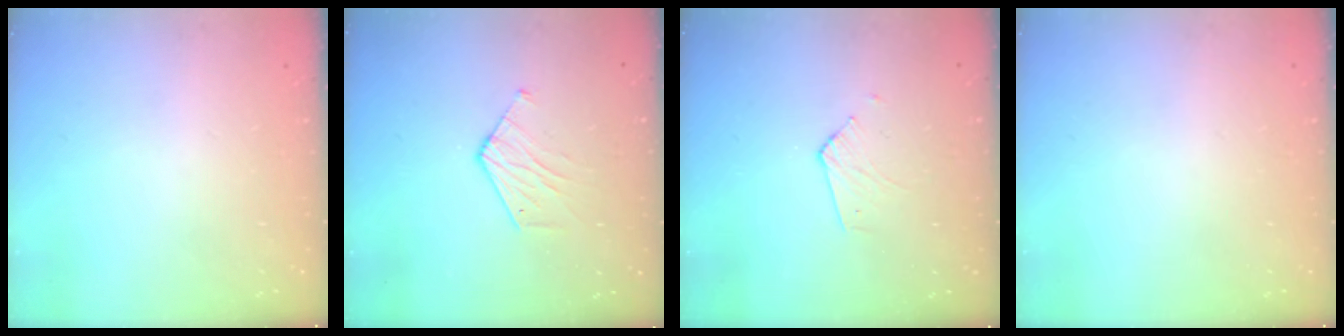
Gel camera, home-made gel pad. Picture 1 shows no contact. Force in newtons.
{"total": 6.3, "press": 6.3, "slide": 0.5}
{"total": 2.9, "press": 2.9, "slide": 0.2}
{"total": 0.0}